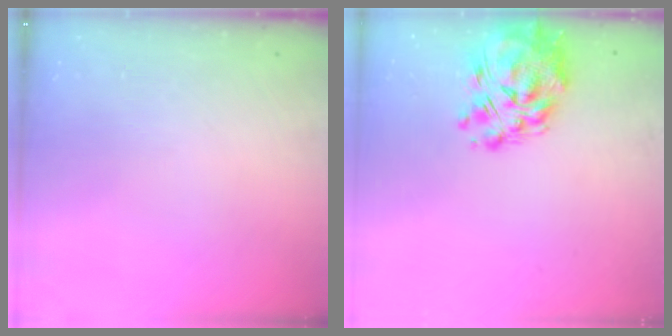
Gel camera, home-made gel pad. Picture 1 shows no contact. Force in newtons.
{"total": 11.6, "press": 10.5, "slide": 4.7}